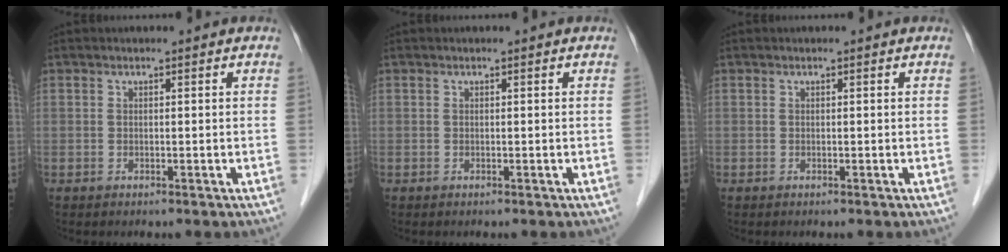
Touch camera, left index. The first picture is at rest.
{"total": 0.0}
{"total": 0.0}